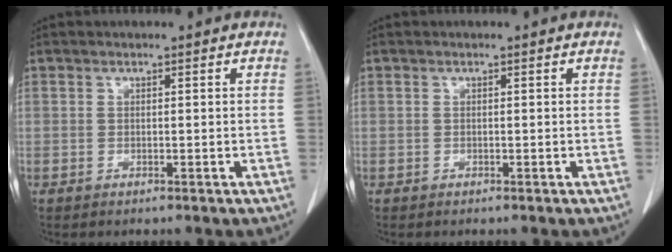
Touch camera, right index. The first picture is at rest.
{"total": 0.0}